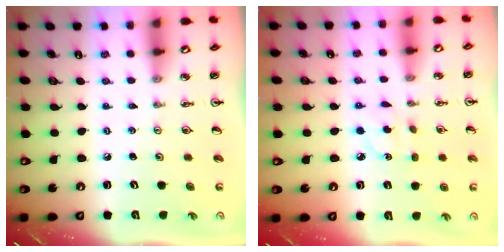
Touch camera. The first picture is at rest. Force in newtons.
{"total": 3.1, "press": 3.0, "slide": 0.8}